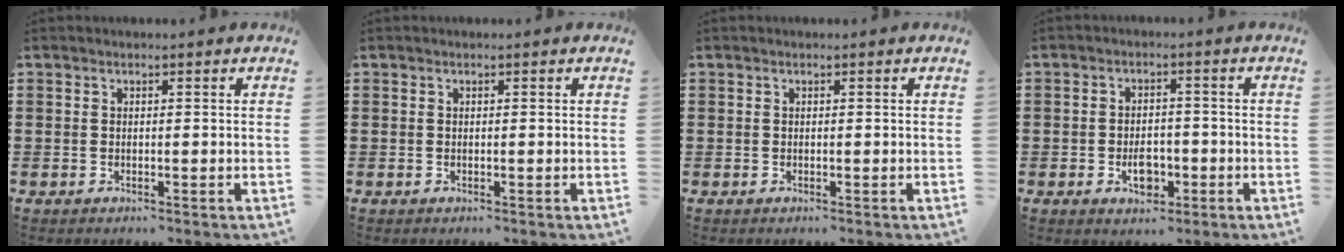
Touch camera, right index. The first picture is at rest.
{"total": 0.0}
{"total": 0.0}
{"total": 4.3, "force": [-1.6, 2.4, 3.1], "torque": [-0.048, 0.000, -0.029]}